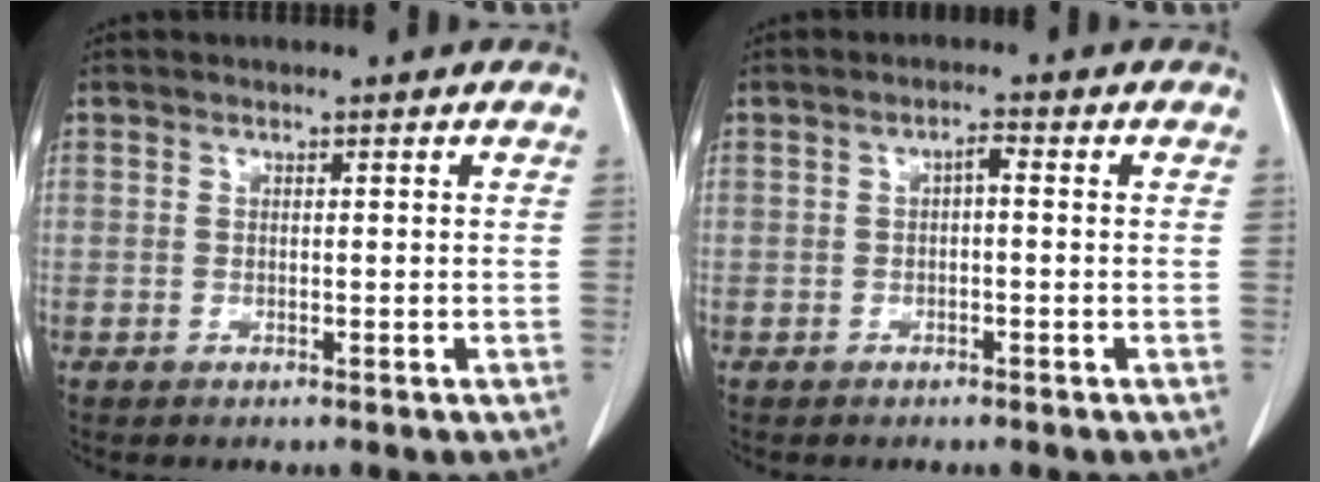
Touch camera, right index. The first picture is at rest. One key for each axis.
{"total": 1.5, "fx": 0.0, "fy": 0.4, "fz": 1.4, "tx": -0.023, "ty": 0.005, "tz": -0.001}